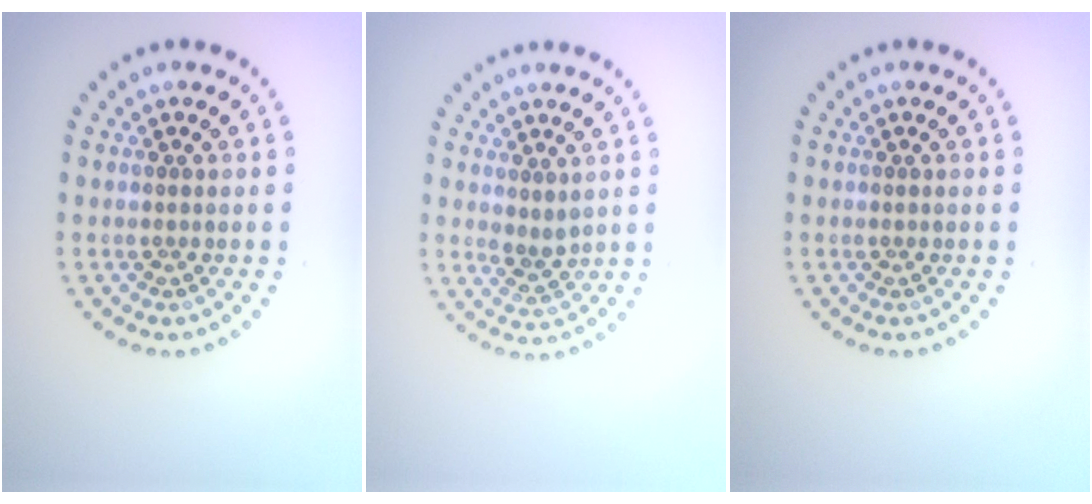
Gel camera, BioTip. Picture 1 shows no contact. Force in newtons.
{"total": 1.4, "press": 1.2, "slide": 0.8}
{"total": 0.0}